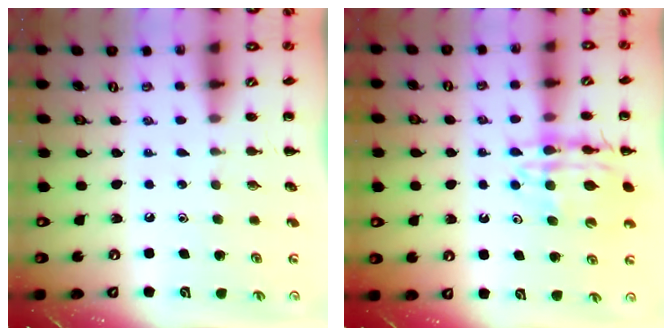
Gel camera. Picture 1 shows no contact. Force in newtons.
{"total": 13.0, "press": 12.6, "slide": 3.1}